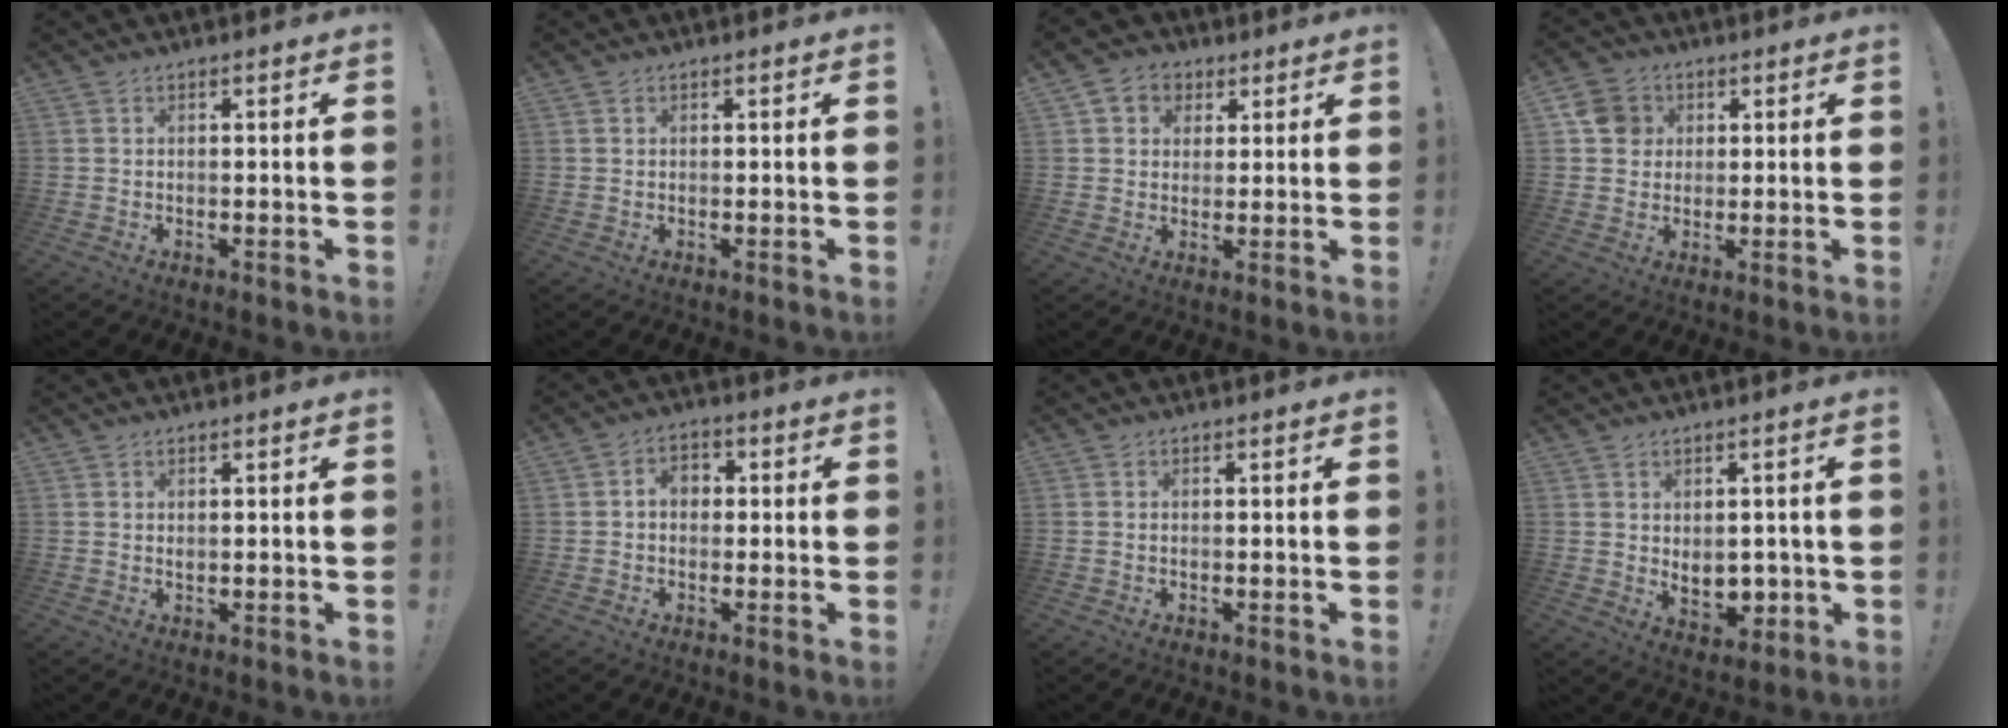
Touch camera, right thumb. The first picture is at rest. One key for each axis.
{"total": 0.0}
{"total": 6.6, "fx": 1.9, "fy": 6.1, "fz": 1.7, "tx": -0.024, "ty": -0.001, "tz": 0.041}
{"total": 7.9, "fx": 1.9, "fy": 7.3, "fz": 2.6, "tx": -0.026, "ty": 0.000, "tz": 0.040}
{"total": 0.5, "fx": 0.4, "fy": 0.2, "fz": 0.3, "tx": 0.003, "ty": -0.004, "tz": 0.006}
{"total": 4.3, "fx": 0.0, "fy": 3.2, "fz": 2.8, "tx": -0.049, "ty": 0.007, "tz": -0.003}
{"total": 0.0}
{"total": 6.9, "fx": 0.3, "fy": 5.2, "fz": 4.6, "tx": -0.044, "ty": -0.004, "tz": 0.011}